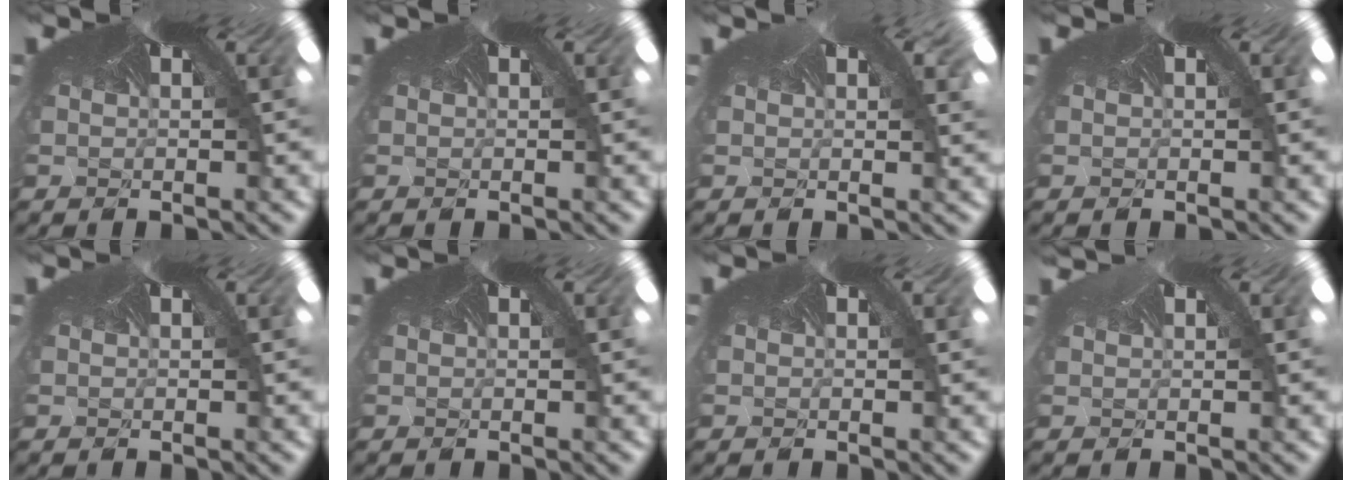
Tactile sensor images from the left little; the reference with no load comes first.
{"total": 0.0}
{"total": 1.1, "force": [0.0, -0.3, -1.0], "torque": [0.008, -0.001, -0.010]}
{"total": 0.0}
{"total": 0.0}
{"total": 0.0}
{"total": 0.0}
{"total": 0.7, "force": [0.0, -0.2, -0.7], "torque": [0.008, 0.001, -0.003]}